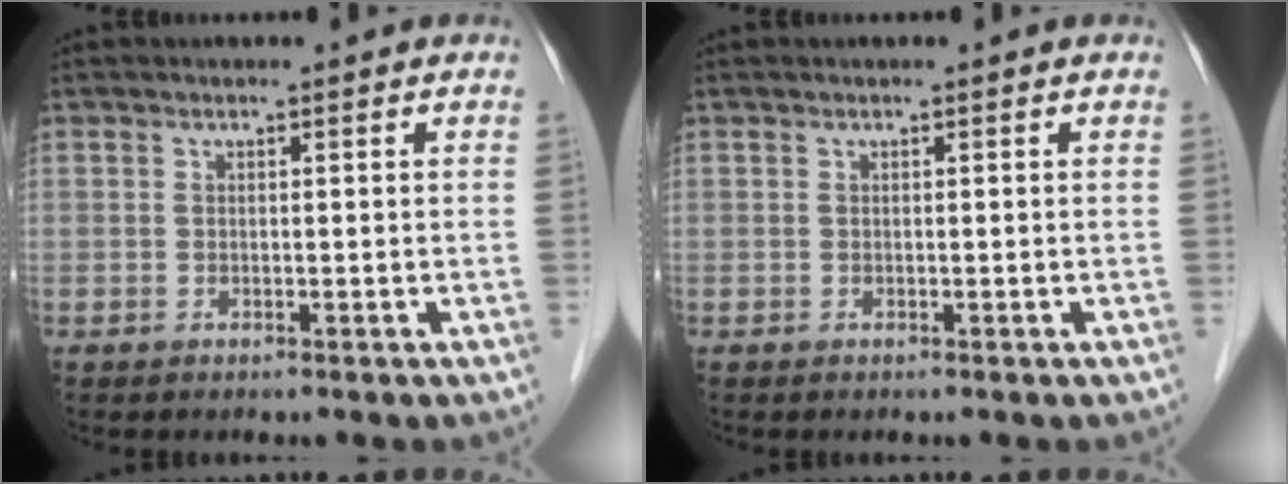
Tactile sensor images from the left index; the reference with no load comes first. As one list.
[{"total": 0.0}]